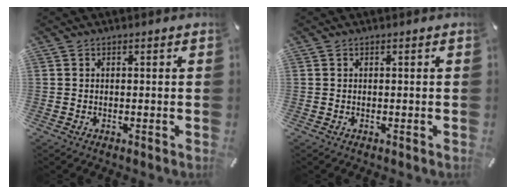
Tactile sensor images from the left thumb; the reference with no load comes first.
{"total": 0.0}